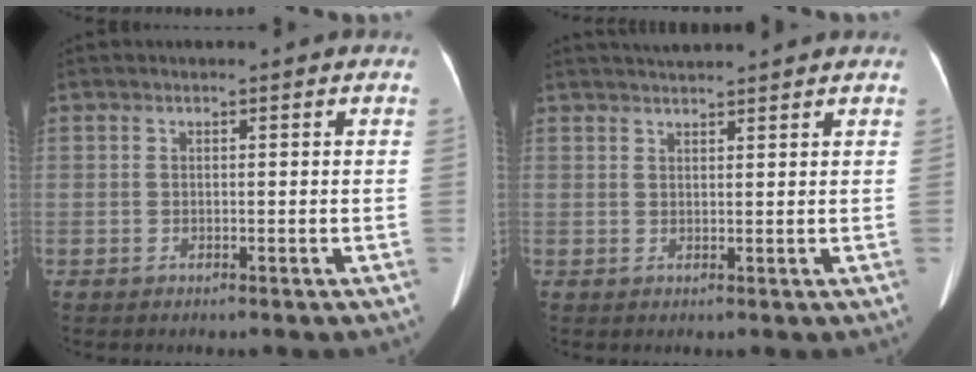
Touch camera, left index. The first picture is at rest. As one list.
[{"total": 4.3, "force": [4.1, -0.3, 1.3], "torque": [-0.020, 0.025, 0.062]}]